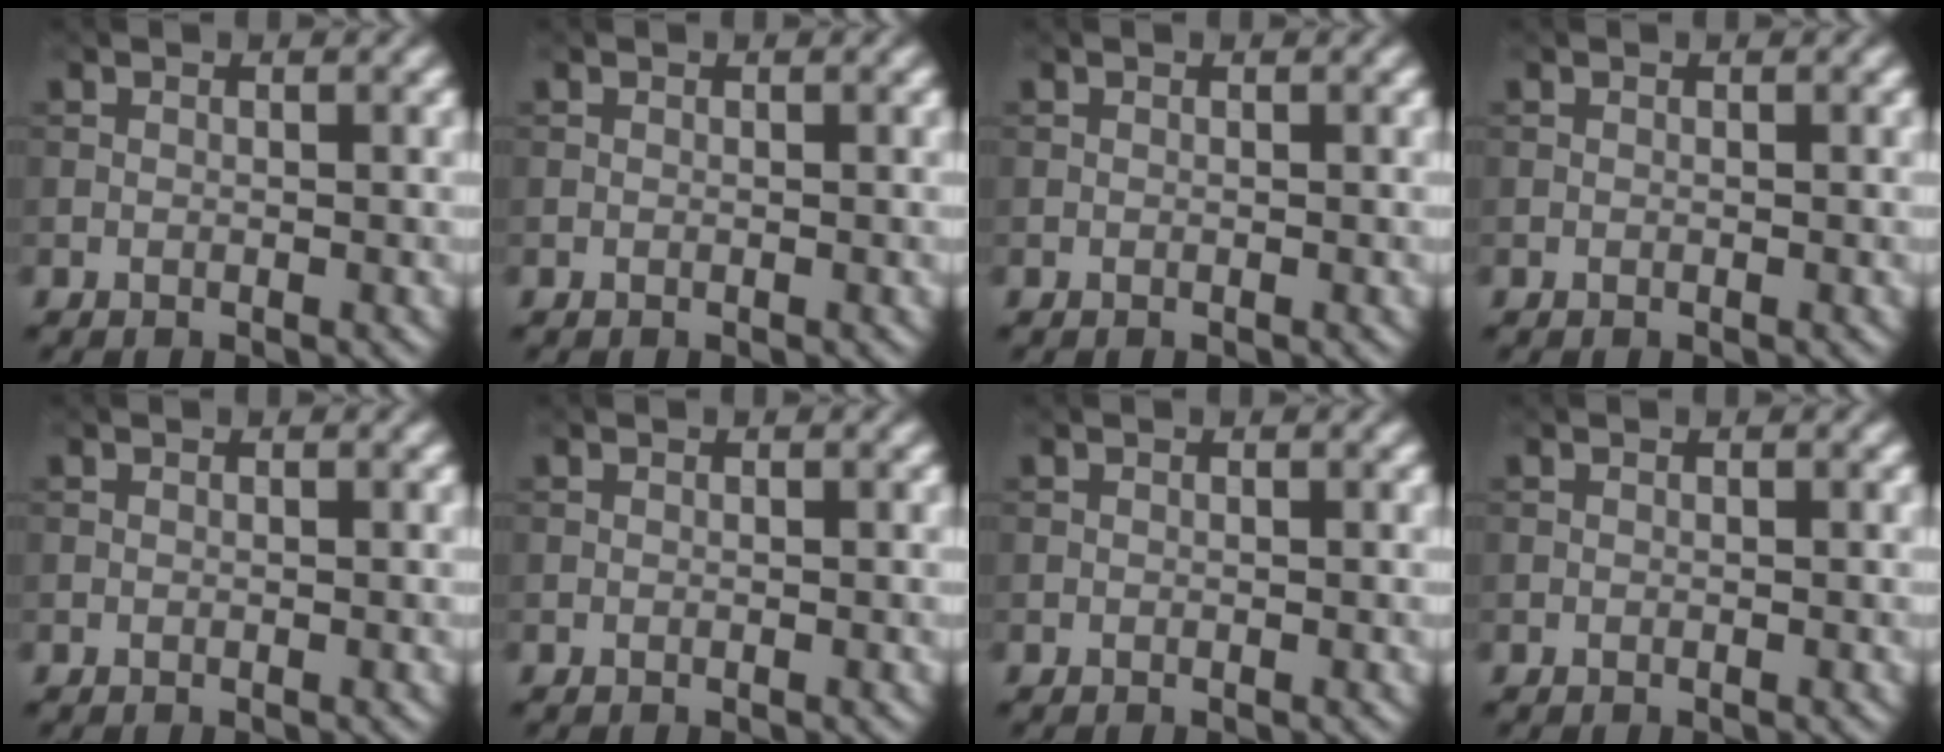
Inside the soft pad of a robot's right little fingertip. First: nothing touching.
{"total": 0.0}
{"total": 0.0}
{"total": 0.0}
{"total": 0.0}
{"total": 0.0}
{"total": 0.0}
{"total": 0.0}